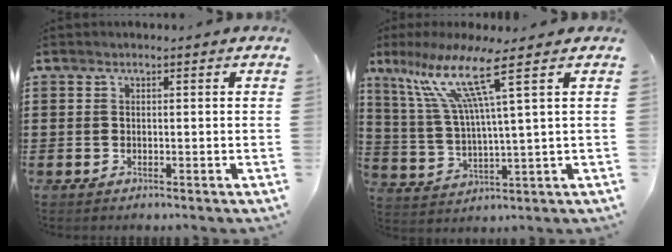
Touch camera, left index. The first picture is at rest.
{"total": 11.4, "force": [6.4, 0.1, 9.5], "torque": [-0.216, -0.026, 0.099]}